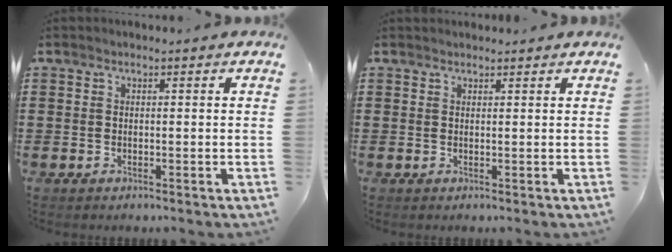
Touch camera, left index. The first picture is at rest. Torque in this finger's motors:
{"motor_torque": [0.00, 0.01, -0.10, -0.06]}